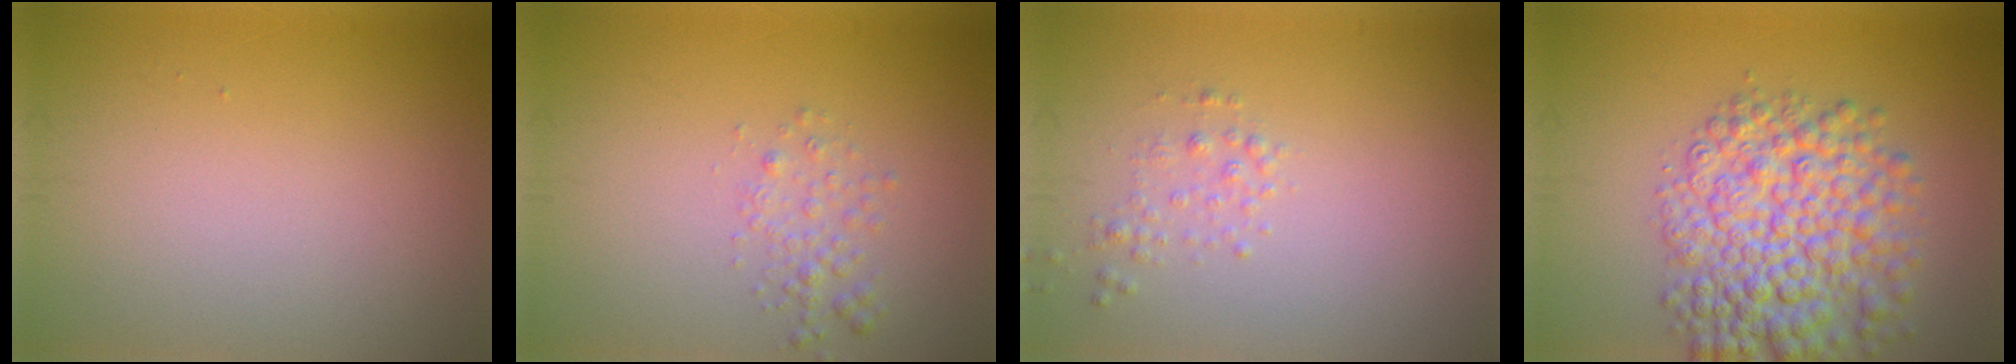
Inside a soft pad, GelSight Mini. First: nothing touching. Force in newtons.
{"total": 1.6, "press": 1.6, "slide": 0.1}
{"total": 1.0, "press": 1.0, "slide": 0.0}
{"total": 8.4, "press": 8.4, "slide": 0.2}